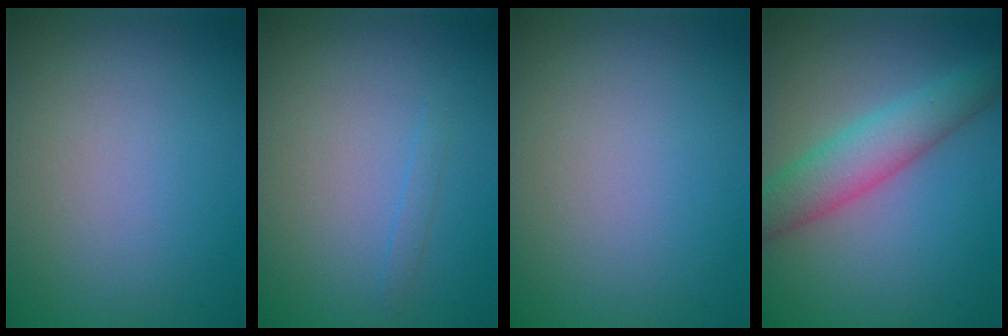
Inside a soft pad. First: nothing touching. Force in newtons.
{"total": 0.7, "press": 0.7, "slide": 0.0}
{"total": 0.0}
{"total": 5.0, "press": 5.0, "slide": 0.1}